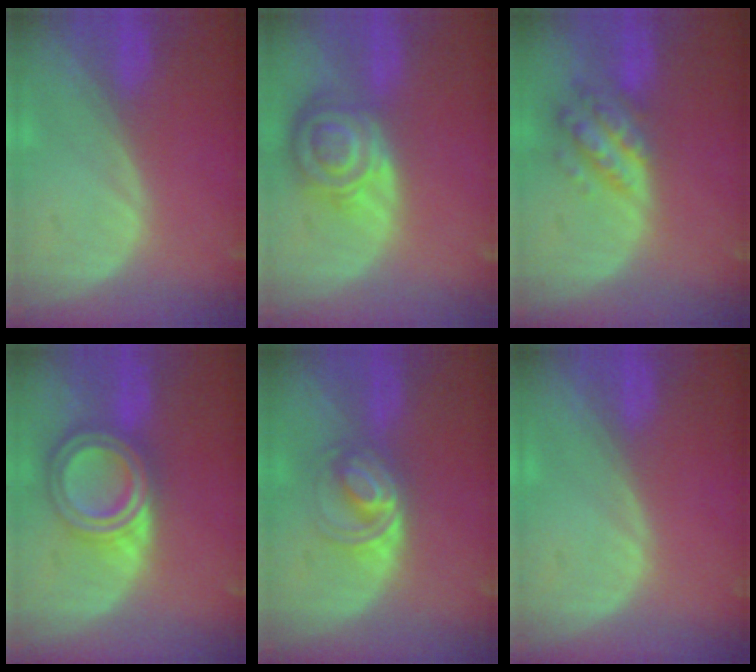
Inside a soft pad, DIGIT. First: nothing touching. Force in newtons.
{"total": 8.2, "press": 7.2, "slide": 4.0}
{"total": 6.5, "press": 5.8, "slide": 2.8}
{"total": 7.5, "press": 7.5, "slide": 0.5}
{"total": 5.6, "press": 5.3, "slide": 1.7}
{"total": 0.0}